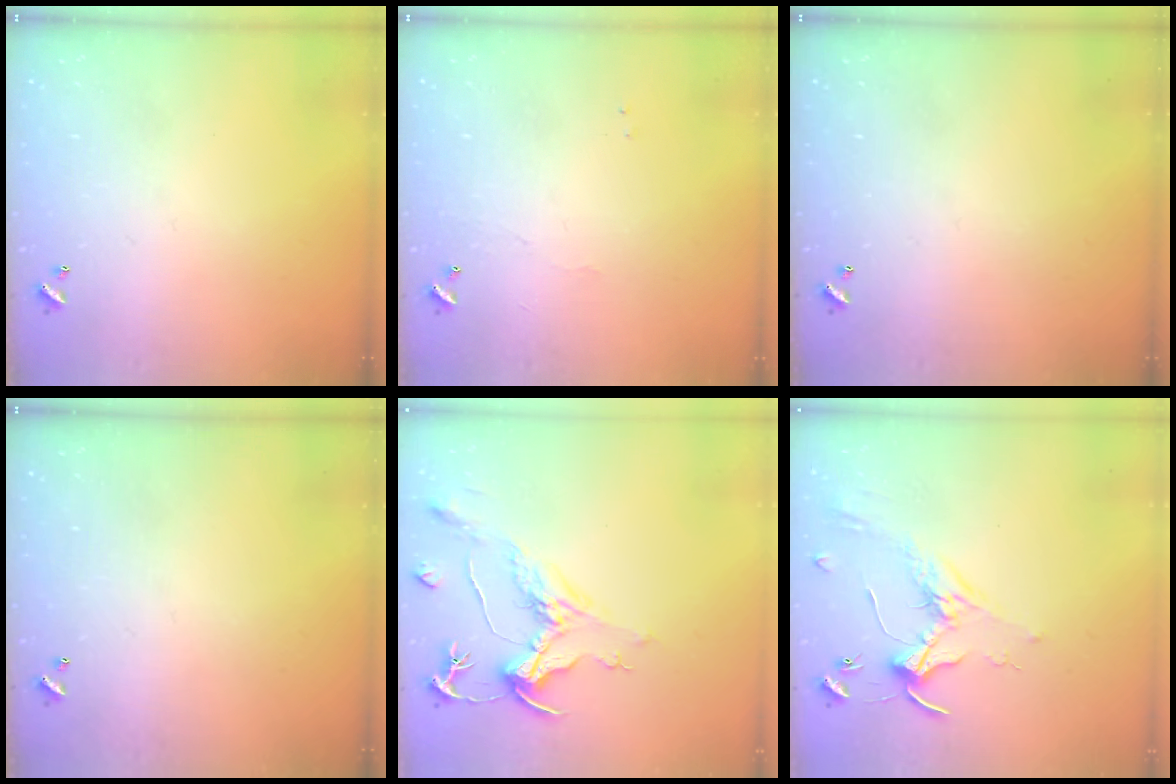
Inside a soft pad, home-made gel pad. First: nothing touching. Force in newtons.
{"total": 1.2, "press": 1.1, "slide": 0.3}
{"total": 0.0}
{"total": 0.0}
{"total": 2.1, "press": 1.7, "slide": 1.3}
{"total": 1.7, "press": 1.6, "slide": 0.4}